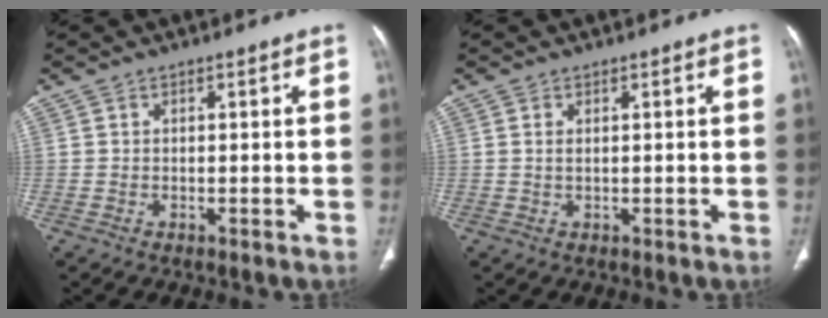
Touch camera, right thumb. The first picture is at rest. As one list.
[{"total": 0.9, "force": [0.2, 0.4, 0.8], "torque": [-0.019, -0.001, 0.005]}]